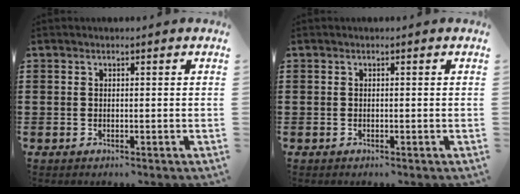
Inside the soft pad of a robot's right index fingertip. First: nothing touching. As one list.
[{"total": 0.0}]